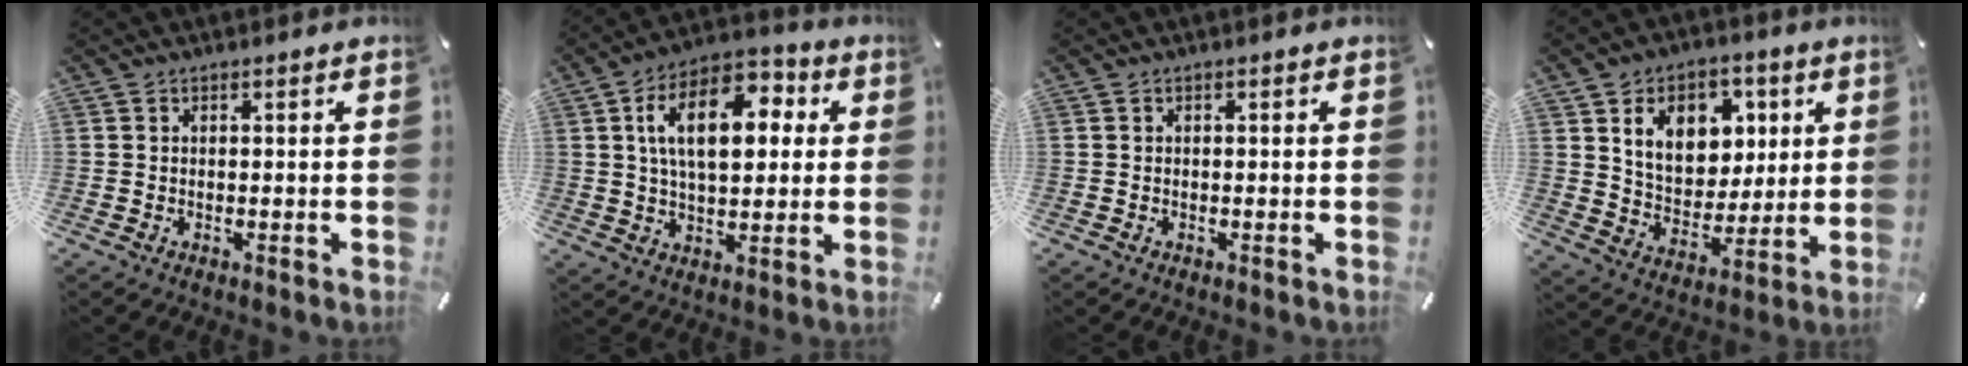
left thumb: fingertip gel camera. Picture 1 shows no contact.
{"total": 15.3, "force": [4.1, 8.9, 11.7], "torque": [-0.195, 0.004, 0.070]}
{"total": 0.0}
{"total": 13.3, "force": [5.2, 10.4, 6.6], "torque": [-0.108, -0.011, 0.099]}